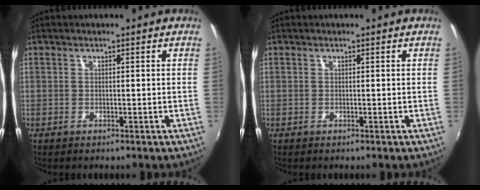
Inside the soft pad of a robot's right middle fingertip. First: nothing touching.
{"total": 0.0}